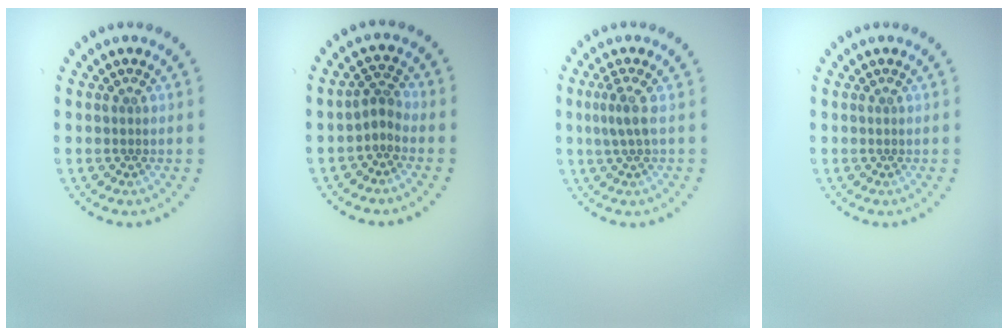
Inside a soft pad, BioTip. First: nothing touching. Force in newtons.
{"total": 1.9, "press": 1.2, "slide": 1.4}
{"total": 1.7, "press": 1.4, "slide": 1.0}
{"total": 0.0}